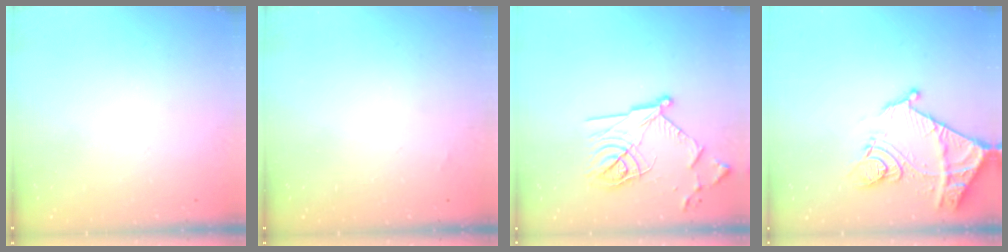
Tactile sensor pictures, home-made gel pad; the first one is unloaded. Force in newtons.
{"total": 1.3, "press": 1.3, "slide": 0.2}
{"total": 18.1, "press": 18.1, "slide": 1.0}
{"total": 14.3, "press": 14.3, "slide": 1.4}